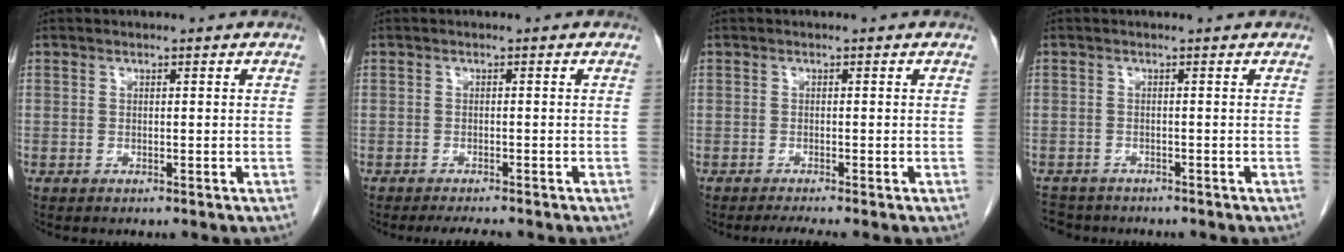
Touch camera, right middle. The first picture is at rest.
{"total": 3.1, "force": [-2.8, 0.3, 1.4], "torque": [-0.020, -0.007, -0.039]}
{"total": 2.1, "force": [-1.7, -0.5, 1.0], "torque": [-0.020, -0.007, -0.032]}
{"total": 4.3, "force": [-3.5, 2.0, 1.4], "torque": [-0.017, 0.013, -0.049]}